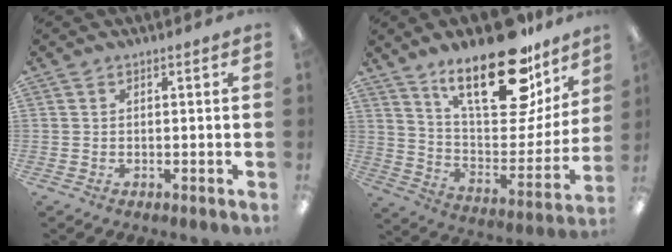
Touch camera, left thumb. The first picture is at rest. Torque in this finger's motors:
{"motor_torque": [2.15, 1.26, 1.41, -1.36, 0.26]}